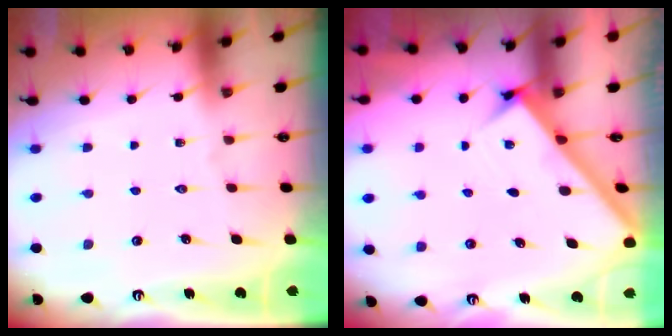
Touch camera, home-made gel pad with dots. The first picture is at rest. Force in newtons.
{"total": 2.7, "press": 2.7, "slide": 0.3}